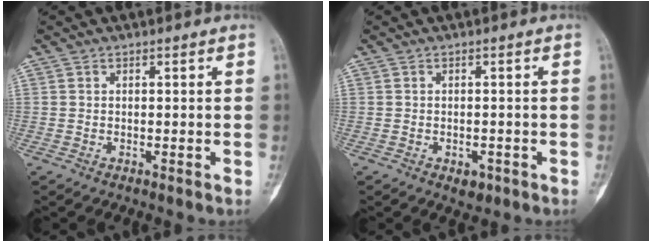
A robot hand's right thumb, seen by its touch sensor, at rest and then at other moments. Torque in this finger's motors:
{"motor_torque": [0.21, 0.08, 0.20, 0.00, 0.09]}